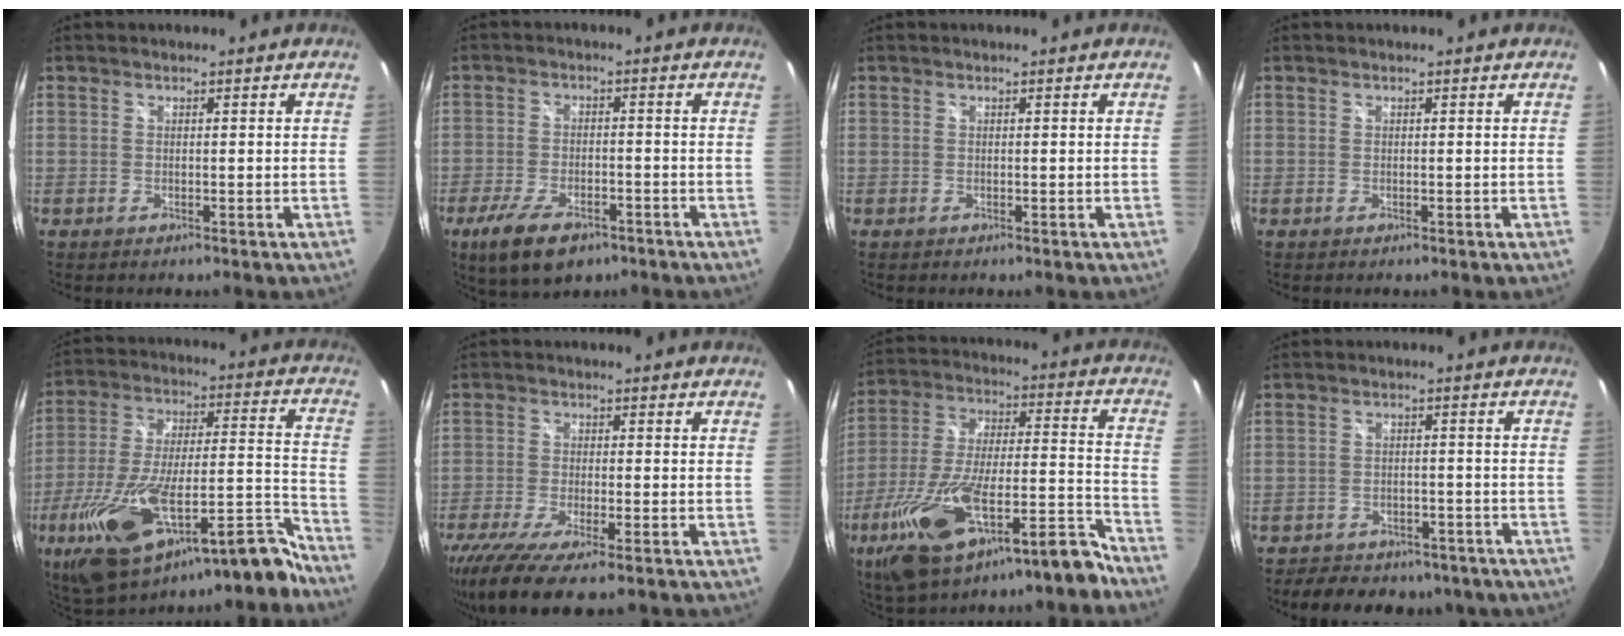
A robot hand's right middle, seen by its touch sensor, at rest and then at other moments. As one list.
[{"total": 10.3, "force": [-6.6, 4.4, 6.5], "torque": [-0.148, -0.021, -0.109]}, {"total": 0.0}, {"total": 0.0}, {"total": 28.3, "force": [-20.9, 7.3, 17.6], "torque": [-0.296, -0.039, -0.322]}, {"total": 12.8, "force": [-9.1, 2.6, 8.5], "torque": [-0.185, -0.053, -0.158]}, {"total": 23.6, "force": [-16.5, 5.8, 15.9], "torque": [-0.284, -0.027, -0.268]}, {"total": 13.5, "force": [-10.4, 6.8, 5.3], "torque": [-0.117, 0.009, -0.128]}]